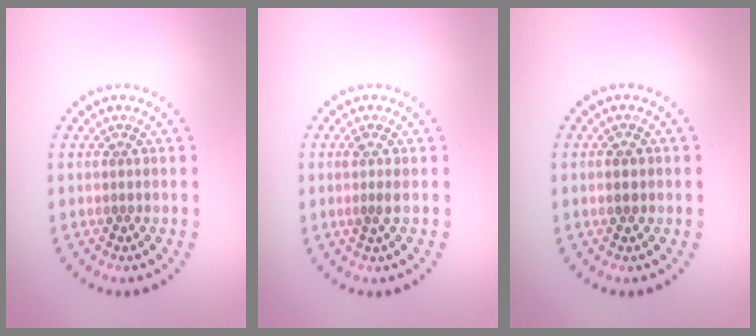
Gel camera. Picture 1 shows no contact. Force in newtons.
{"total": 1.1, "press": 0.9, "slide": 0.7}
{"total": 1.5, "press": 1.5, "slide": 0.0}